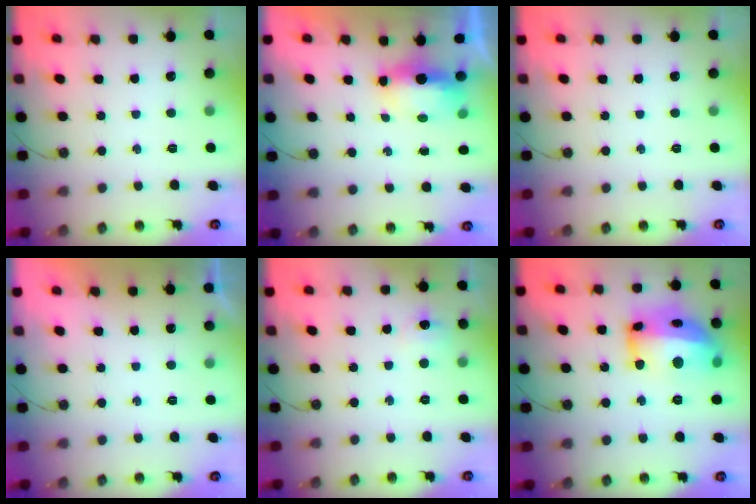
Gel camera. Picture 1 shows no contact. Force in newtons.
{"total": 10.5, "press": 7.5, "slide": 7.3}
{"total": 0.0}
{"total": 0.0}
{"total": 6.0, "press": 5.9, "slide": 0.9}
{"total": 19.2, "press": 19.1, "slide": 1.7}